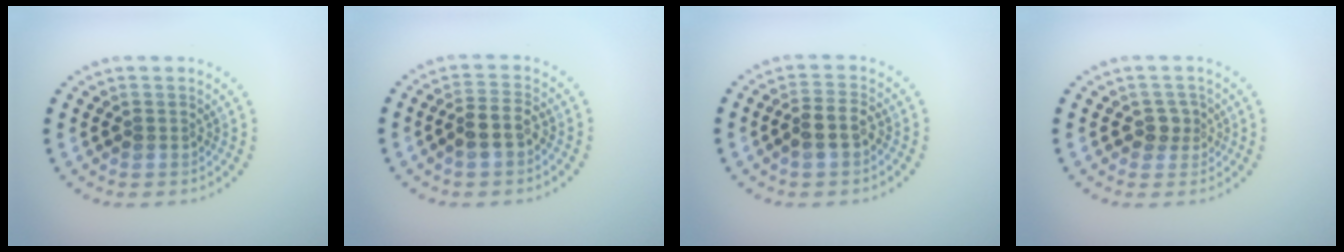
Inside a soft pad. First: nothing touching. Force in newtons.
{"total": 2.4, "press": 2.2, "slide": 1.0}
{"total": 2.4, "press": 2.2, "slide": 0.9}
{"total": 1.7, "press": 1.4, "slide": 0.9}